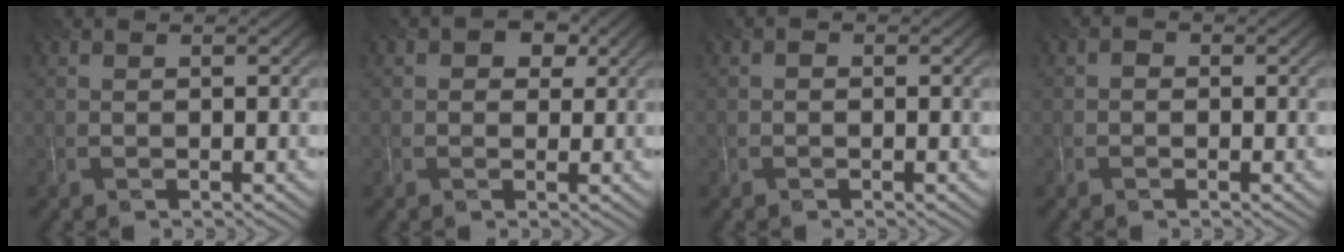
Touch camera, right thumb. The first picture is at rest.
{"total": 3.2, "force": [1.2, 2.6, 1.6], "torque": [-0.022, -0.001, 0.009]}
{"total": 0.6, "force": [-0.2, 0.4, 0.3], "torque": [-0.005, 0.000, -0.007]}
{"total": 0.9, "force": [-0.3, 0.7, 0.4], "torque": [-0.005, -0.001, -0.011]}